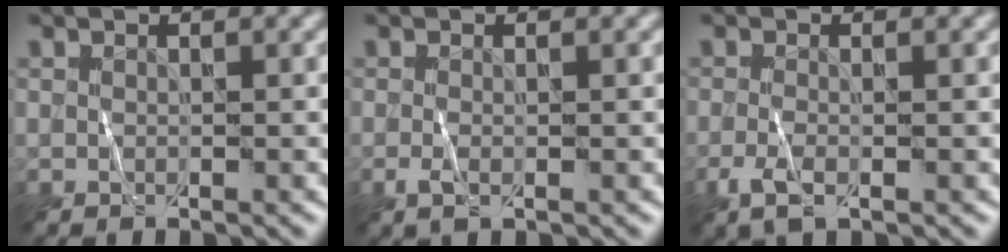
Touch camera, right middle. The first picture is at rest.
{"total": 1.2, "force": [-0.4, 0.5, 1.1], "torque": [-0.026, -0.004, -0.010]}
{"total": 2.2, "force": [-0.9, 0.8, 1.9], "torque": [-0.045, -0.007, -0.022]}